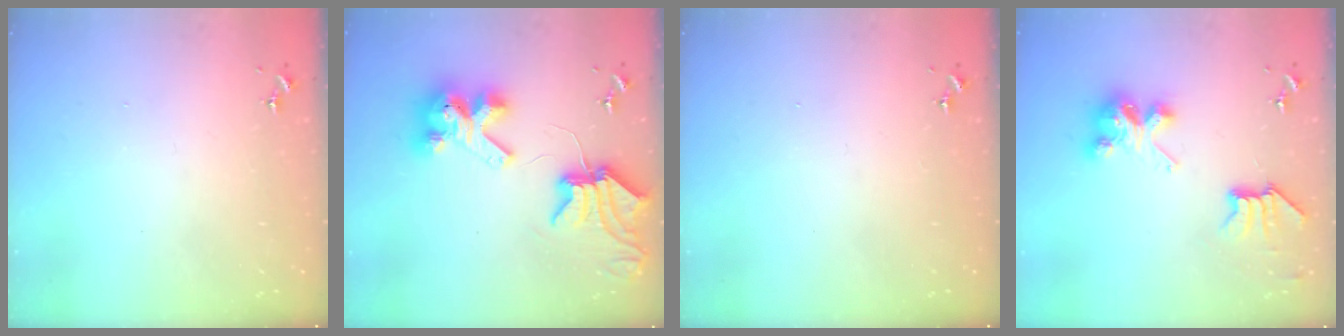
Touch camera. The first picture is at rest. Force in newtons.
{"total": 12.1, "press": 12.0, "slide": 1.5}
{"total": 0.0}
{"total": 7.5, "press": 7.5, "slide": 0.1}